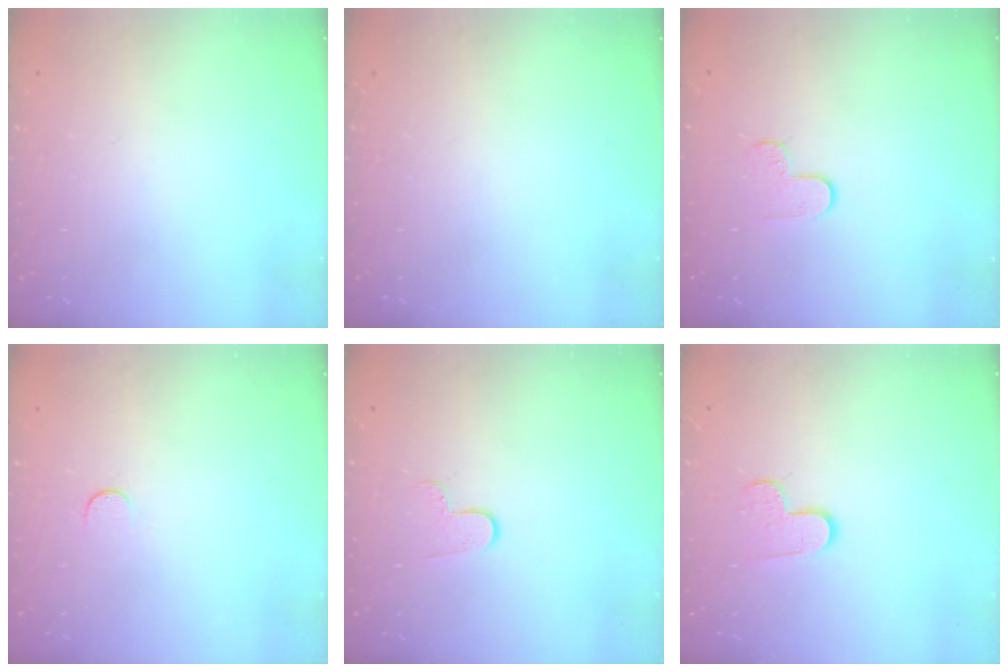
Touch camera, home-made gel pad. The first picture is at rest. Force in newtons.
{"total": 0.0}
{"total": 5.5, "press": 5.5, "slide": 0.5}
{"total": 3.3, "press": 3.2, "slide": 0.3}
{"total": 6.0, "press": 6.0, "slide": 0.5}
{"total": 7.9, "press": 7.9, "slide": 0.5}